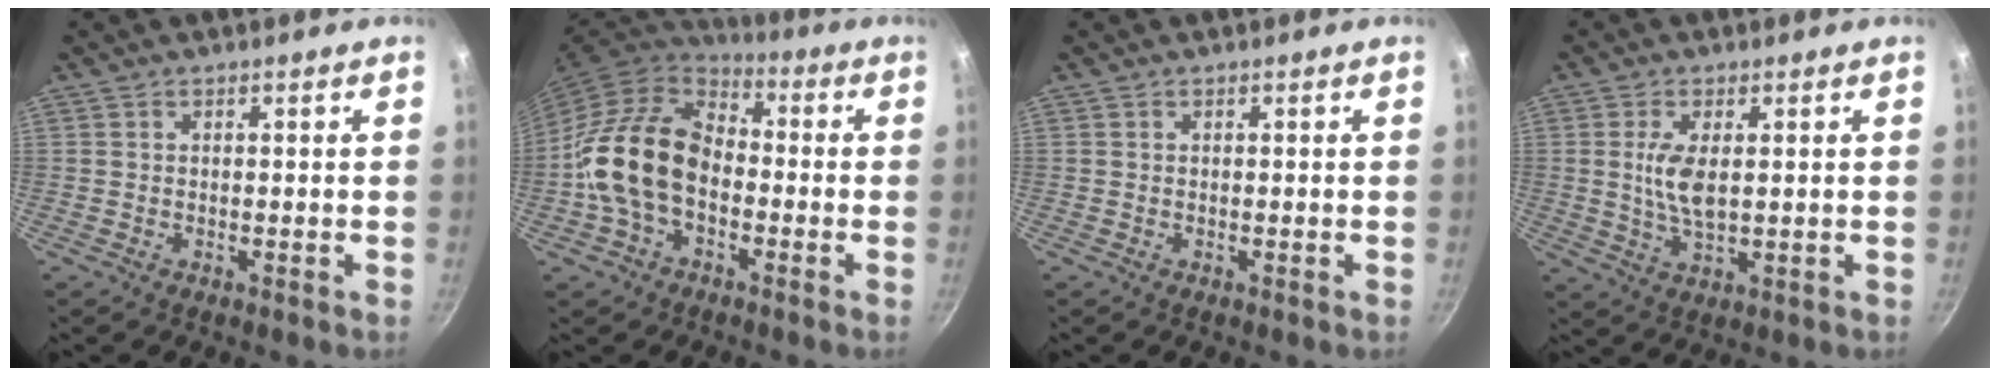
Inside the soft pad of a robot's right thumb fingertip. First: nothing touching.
{"total": 16.3, "force": [-2.6, 11.2, 11.5], "torque": [-0.180, 0.037, -0.064]}
{"total": 0.0}
{"total": 6.4, "force": [0.9, 2.8, 5.6], "torque": [-0.111, -0.006, 0.020]}